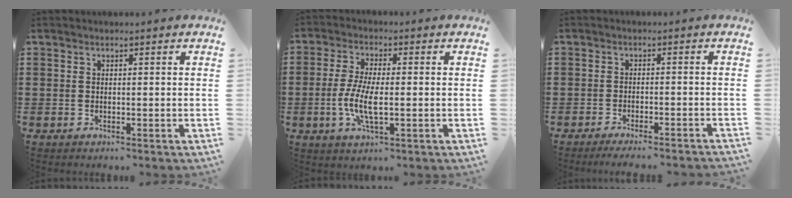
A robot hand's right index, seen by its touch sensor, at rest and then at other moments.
{"total": 6.7, "force": [-1.3, 2.2, 6.2], "torque": [-0.134, -0.005, -0.029]}
{"total": 2.1, "force": [-1.9, -0.2, 0.8], "torque": [-0.013, 0.000, -0.037]}